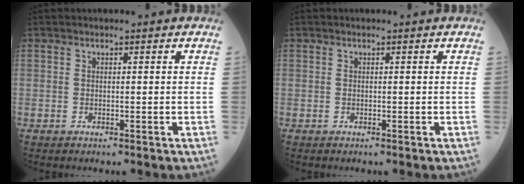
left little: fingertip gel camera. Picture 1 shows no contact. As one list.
[{"total": 0.0}]